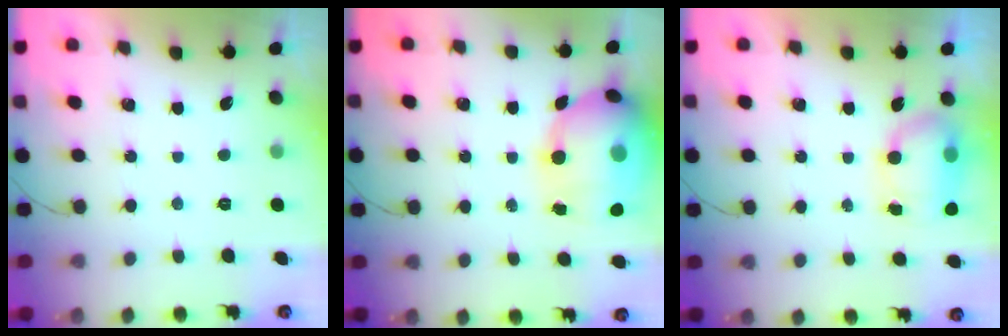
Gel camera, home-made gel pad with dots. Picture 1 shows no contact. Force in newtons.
{"total": 21.0, "press": 20.7, "slide": 3.6}
{"total": 9.1, "press": 7.9, "slide": 4.4}